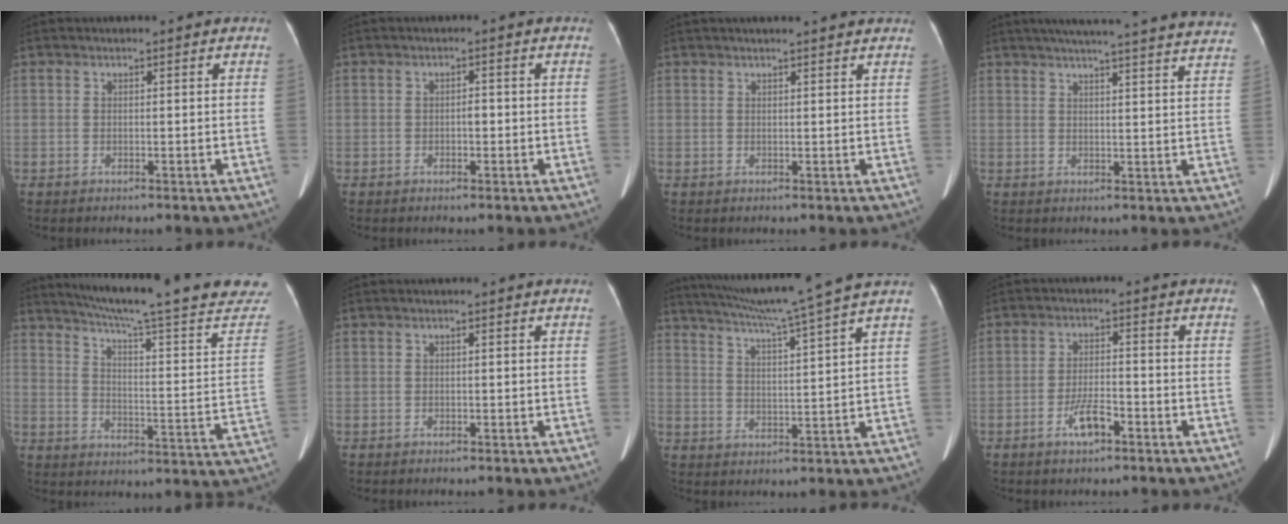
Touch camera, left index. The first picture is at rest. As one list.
[{"total": 1.3, "force": [-0.5, 0.7, 1.0], "torque": [-0.013, 0.003, -0.009]}, {"total": 6.3, "force": [5.6, 0.3, 2.8], "torque": [-0.037, 0.024, 0.061]}, {"total": 26.4, "force": [24.1, 1.6, 10.7], "torque": [-0.159, -0.020, 0.283]}, {"total": 28.7, "force": [25.4, 1.5, 13.2], "torque": [-0.194, -0.083, 0.311]}, {"total": 0.0}, {"total": 12.8, "force": [10.8, -2.8, 6.3], "torque": [-0.112, -0.012, 0.163]}, {"total": 4.4, "force": [-2.6, 1.2, 3.3], "torque": [-0.066, 0.000, -0.048]}]